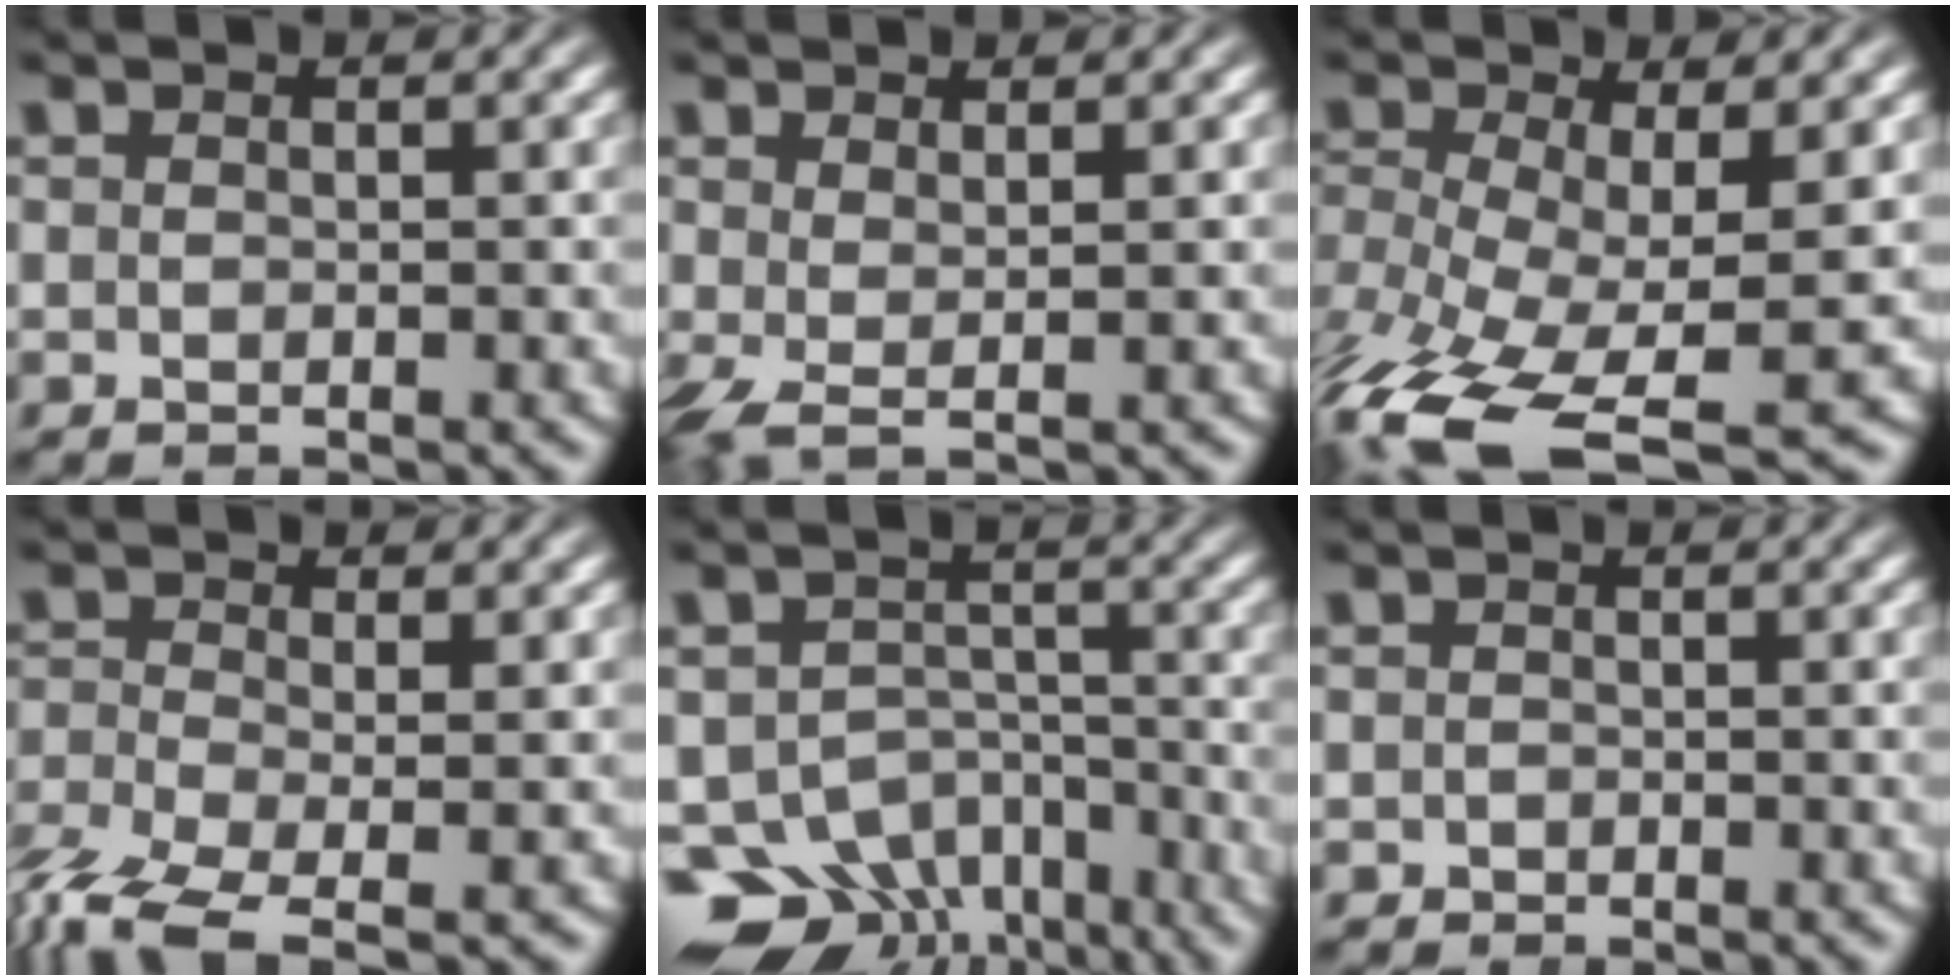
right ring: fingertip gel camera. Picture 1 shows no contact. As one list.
[{"total": 1.4, "force": [-0.2, 0.2, 1.4], "torque": [-0.039, -0.022, 0.012]}, {"total": 9.7, "force": [-5.8, 4.4, 6.4], "torque": [-0.150, -0.072, -0.058]}, {"total": 5.1, "force": [-3.5, 1.9, 3.2], "torque": [-0.078, -0.038, -0.040]}, {"total": 13.2, "force": [-7.0, 10.1, 4.9], "torque": [-0.090, -0.058, -0.107]}, {"total": 0.6, "force": [-0.4, 0.2, -0.4], "torque": [0.008, -0.011, -0.004]}]